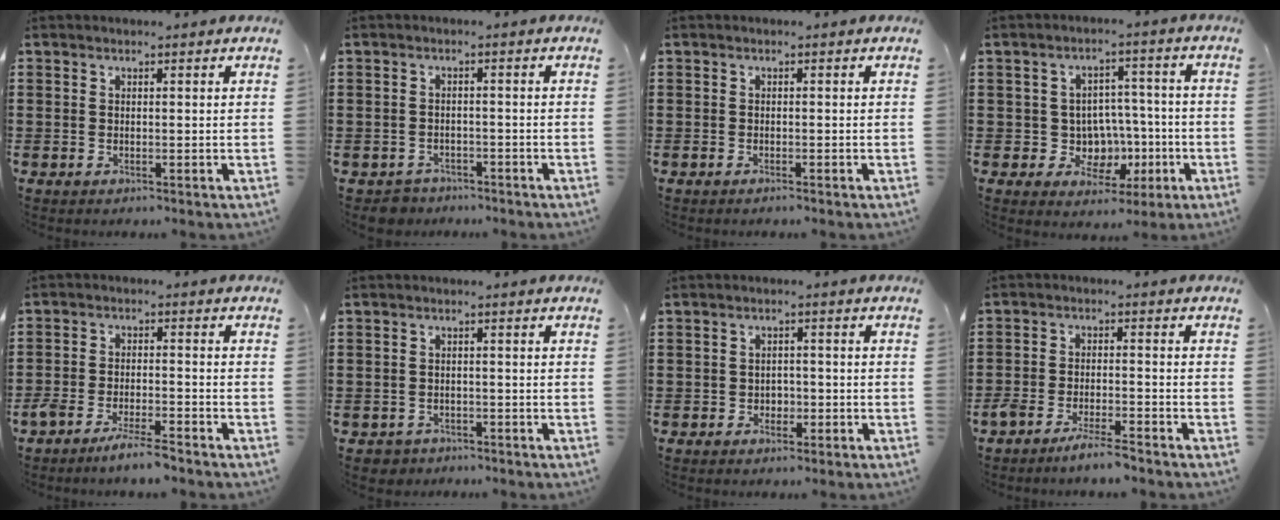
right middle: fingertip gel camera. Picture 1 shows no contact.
{"total": 2.5, "force": [-2.3, 0.7, -0.3], "torque": [-0.003, 0.000, -0.053]}
{"total": 0.6, "force": [-0.5, -0.1, 0.2], "torque": [-0.007, -0.004, -0.009]}
{"total": 6.0, "force": [-1.3, 5.4, 2.4], "torque": [-0.044, 0.006, -0.019]}
{"total": 4.6, "force": [-4.0, 0.2, 2.2], "torque": [-0.051, -0.005, -0.076]}
{"total": 1.5, "force": [-1.3, 0.7, -0.2], "torque": [-0.003, 0.002, -0.030]}
{"total": 1.8, "force": [-1.0, 1.4, 0.5], "torque": [-0.014, 0.001, -0.024]}
{"total": 4.1, "force": [-3.6, 0.2, 1.8], "torque": [-0.046, -0.003, -0.072]}